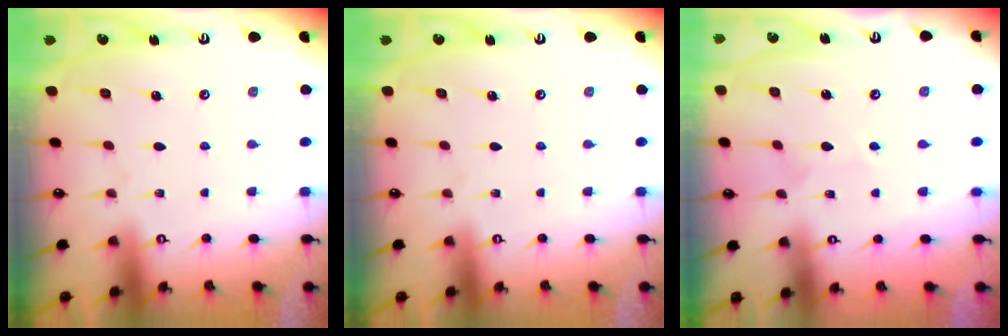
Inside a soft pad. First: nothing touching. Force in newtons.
{"total": 0.0}
{"total": 3.5, "press": 3.5, "slide": 0.4}